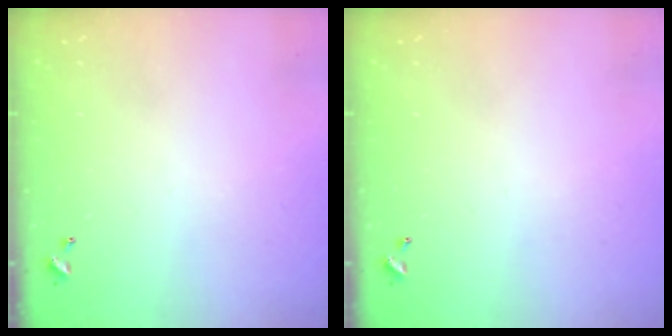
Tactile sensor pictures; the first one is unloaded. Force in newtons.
{"total": 0.0}